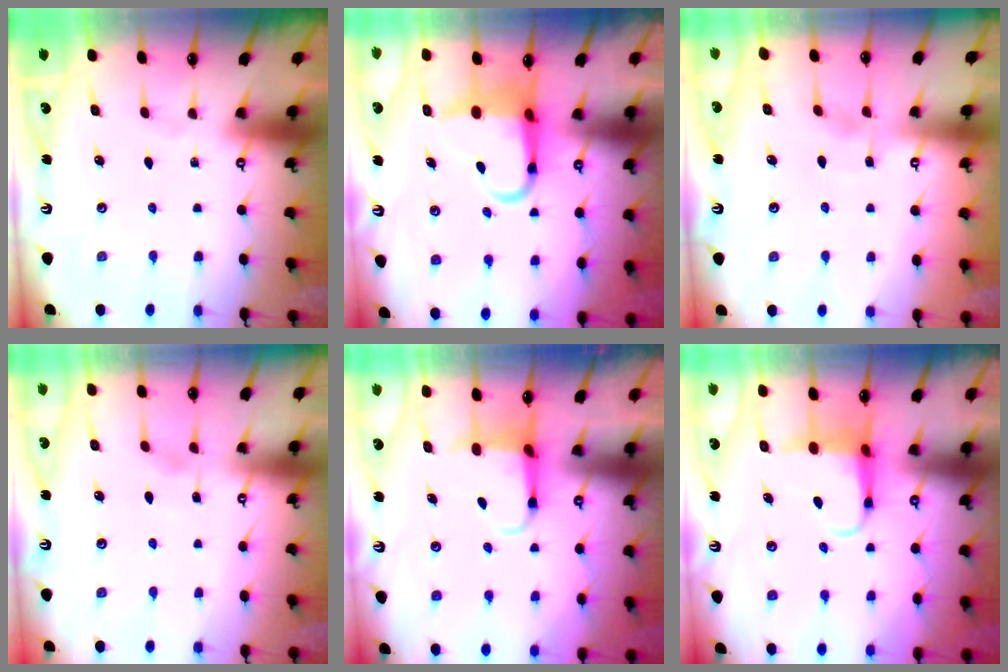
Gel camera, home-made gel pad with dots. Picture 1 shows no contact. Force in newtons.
{"total": 7.5, "press": 7.3, "slide": 1.7}
{"total": 3.3, "press": 3.2, "slide": 0.5}
{"total": 2.6, "press": 2.6, "slide": 0.3}
{"total": 4.5, "press": 4.5, "slide": 0.5}
{"total": 6.1, "press": 6.0, "slide": 1.2}